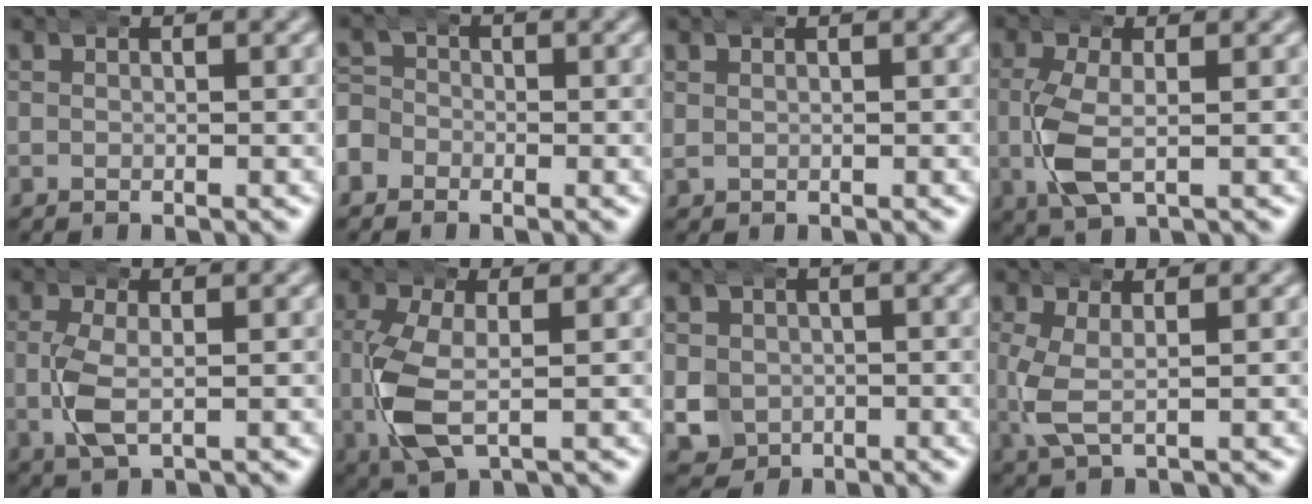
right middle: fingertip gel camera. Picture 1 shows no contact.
{"total": 3.1, "force": [-1.4, 2.7, 0.4], "torque": [-0.009, -0.005, -0.034]}
{"total": 0.8, "force": [0.4, 0.5, 0.4], "torque": [-0.010, 0.001, 0.010]}
{"total": 4.2, "force": [-0.7, 2.2, 3.6], "torque": [-0.082, -0.005, -0.008]}
{"total": 3.1, "force": [-0.5, 1.5, 2.7], "torque": [-0.059, -0.002, -0.007]}
{"total": 5.8, "force": [-0.9, 3.1, 4.8], "torque": [-0.111, -0.007, -0.008]}
{"total": 5.4, "force": [-1.1, 4.9, 1.9], "torque": [-0.045, -0.031, -0.007]}
{"total": 3.8, "force": [0.0, 2.1, 3.2], "torque": [-0.082, -0.006, 0.006]}